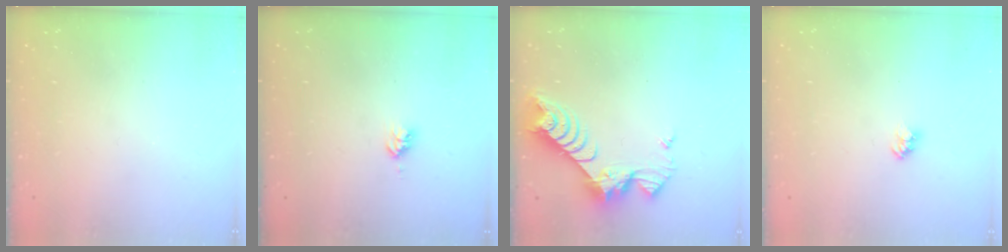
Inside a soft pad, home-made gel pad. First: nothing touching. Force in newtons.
{"total": 2.8, "press": 2.8, "slide": 0.2}
{"total": 8.7, "press": 8.7, "slide": 0.9}
{"total": 2.4, "press": 2.4, "slide": 0.2}